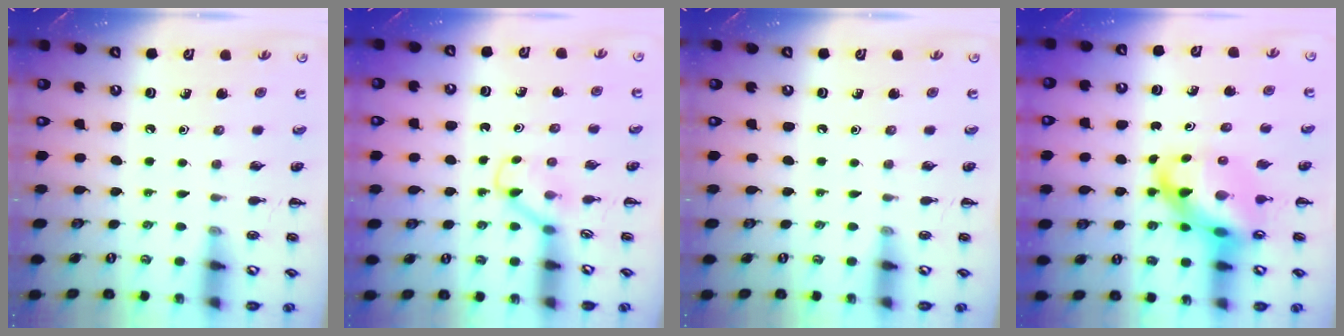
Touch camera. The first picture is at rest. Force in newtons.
{"total": 2.9, "press": 2.7, "slide": 1.2}
{"total": 0.0}
{"total": 12.2, "press": 11.6, "slide": 3.6}